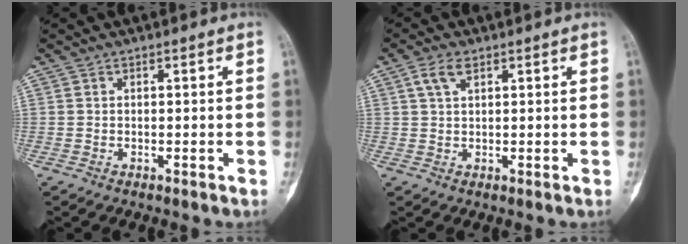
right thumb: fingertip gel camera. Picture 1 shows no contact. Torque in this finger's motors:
{"motor_torque": [-0.19, 0.19, -0.02, 0.03, 0.02]}